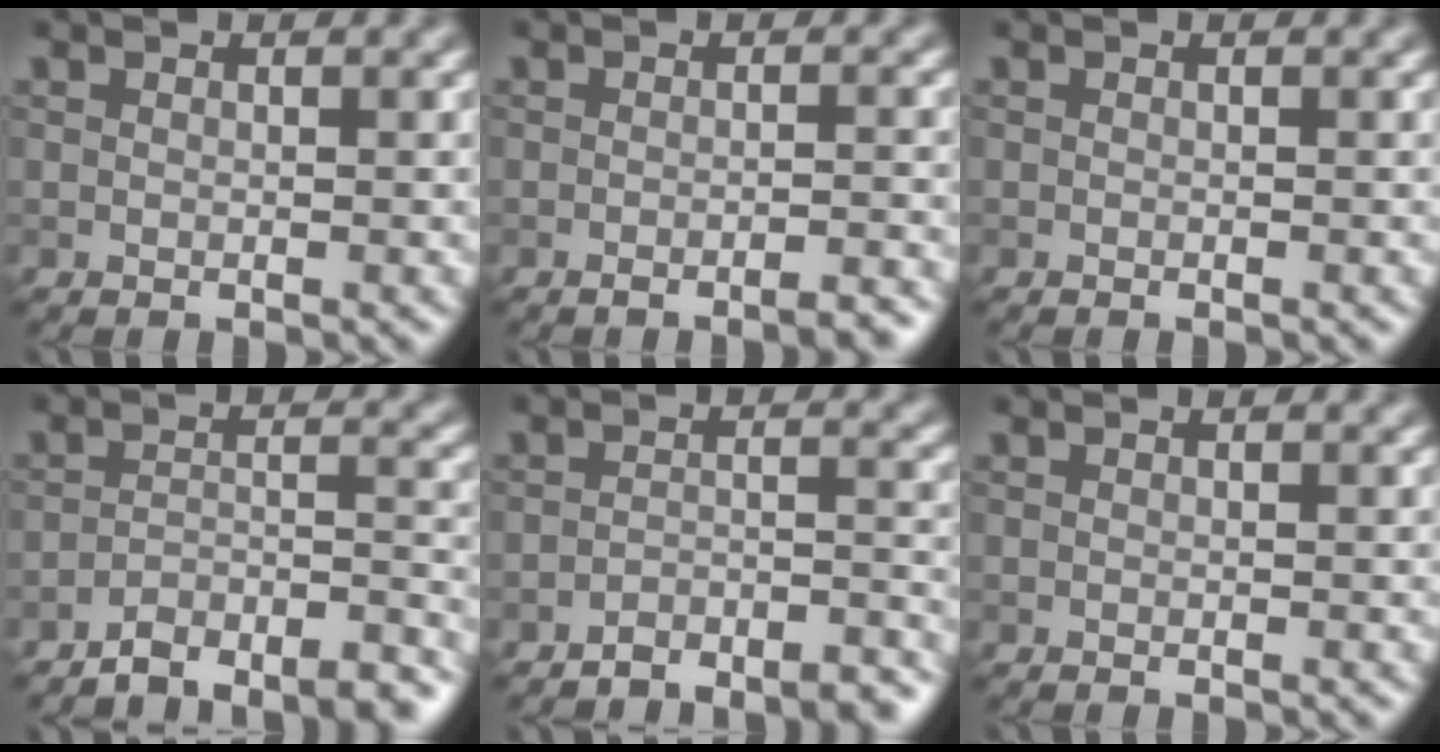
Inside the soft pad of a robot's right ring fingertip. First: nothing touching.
{"total": 2.6, "force": [-2.0, 0.5, 1.7], "torque": [-0.012, 0.006, -0.031]}
{"total": 0.0}
{"total": 8.0, "force": [-7.2, 1.7, 2.9], "torque": [-0.033, -0.004, -0.114]}
{"total": 5.2, "force": [-4.8, 1.1, 1.7], "torque": [-0.024, -0.003, -0.074]}
{"total": 0.0}